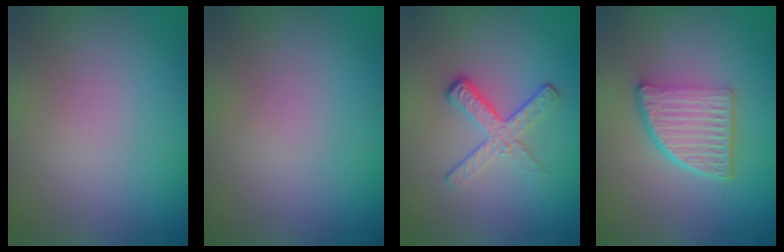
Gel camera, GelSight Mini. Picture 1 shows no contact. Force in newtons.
{"total": 0.0}
{"total": 3.5, "press": 2.4, "slide": 2.5}
{"total": 5.5, "press": 3.9, "slide": 3.8}